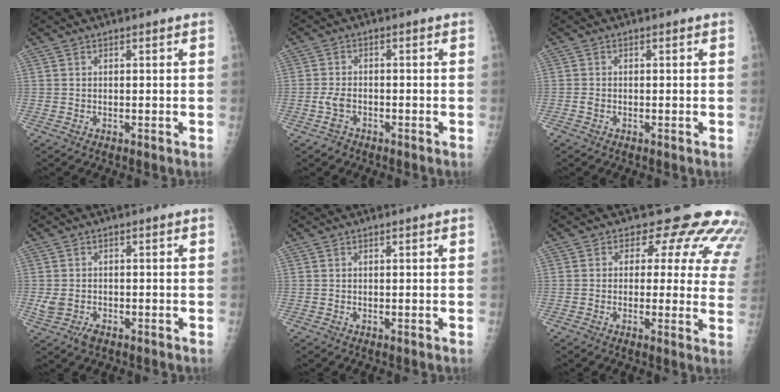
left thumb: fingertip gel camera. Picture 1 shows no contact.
{"total": 2.9, "force": [-1.5, 1.8, 1.6], "torque": [-0.036, 0.009, -0.027]}
{"total": 0.8, "force": [-0.5, 0.5, 0.5], "torque": [-0.014, -0.001, -0.011]}
{"total": 3.8, "force": [-1.5, 2.5, 2.4], "torque": [-0.049, 0.008, -0.020]}
{"total": 0.0}
{"total": 15.0, "force": [10.6, 7.9, 7.0], "torque": [-0.025, -0.040, 0.092]}